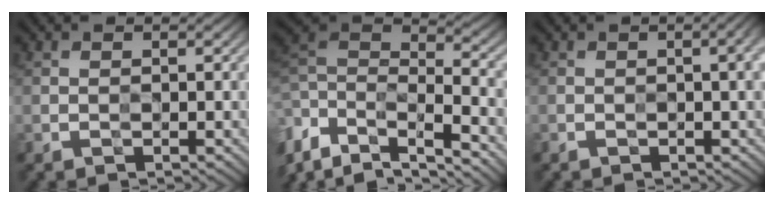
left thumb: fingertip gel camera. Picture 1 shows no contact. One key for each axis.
{"total": 10.7, "fx": -4.0, "fy": 5.3, "fz": 8.4, "tx": -0.206, "ty": 0.003, "tz": -0.083}
{"total": 2.6, "fx": -0.1, "fy": 0.6, "fz": 2.5, "tx": -0.034, "ty": 0.003, "tz": -0.003}